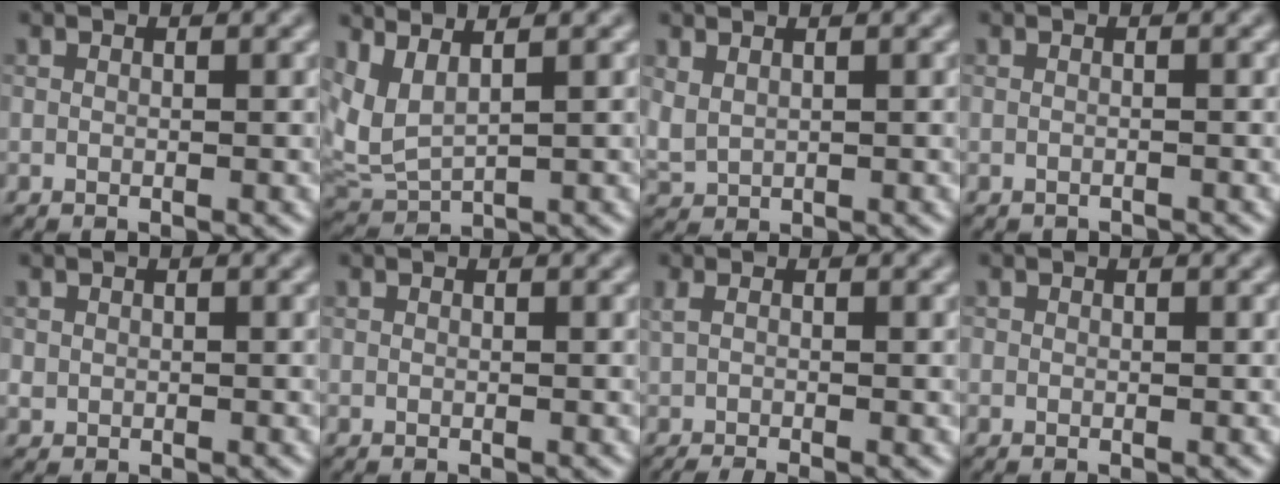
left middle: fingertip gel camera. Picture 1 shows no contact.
{"total": 3.5, "force": [2.1, 1.1, 2.5], "torque": [-0.073, 0.000, 0.050]}
{"total": 1.4, "force": [1.0, 0.8, 0.7], "torque": [-0.021, -0.001, 0.028]}
{"total": 1.3, "force": [-1.3, 0.0, 0.1], "torque": [0.001, -0.007, -0.022]}
{"total": 0.6, "force": [0.2, 0.6, 0.1], "torque": [0.002, -0.002, 0.004]}
{"total": 0.0}
{"total": 3.1, "force": [-0.7, 1.0, 2.8], "torque": [-0.042, -0.014, -0.010]}
{"total": 0.0}